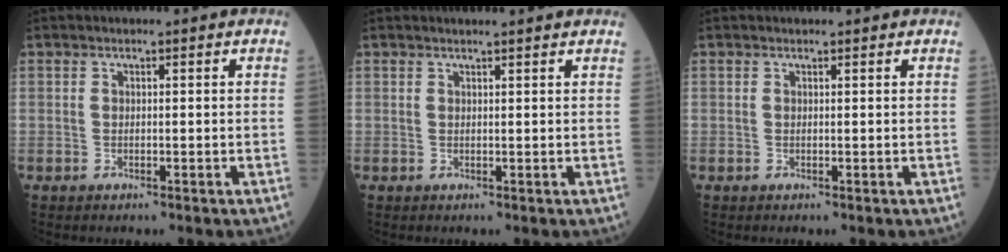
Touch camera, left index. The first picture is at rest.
{"total": 3.9, "force": [3.7, 0.1, 1.4], "torque": [-0.019, 0.013, 0.038]}
{"total": 0.7, "force": [0.7, 0.2, 0.2], "torque": [-0.008, 0.003, 0.006]}